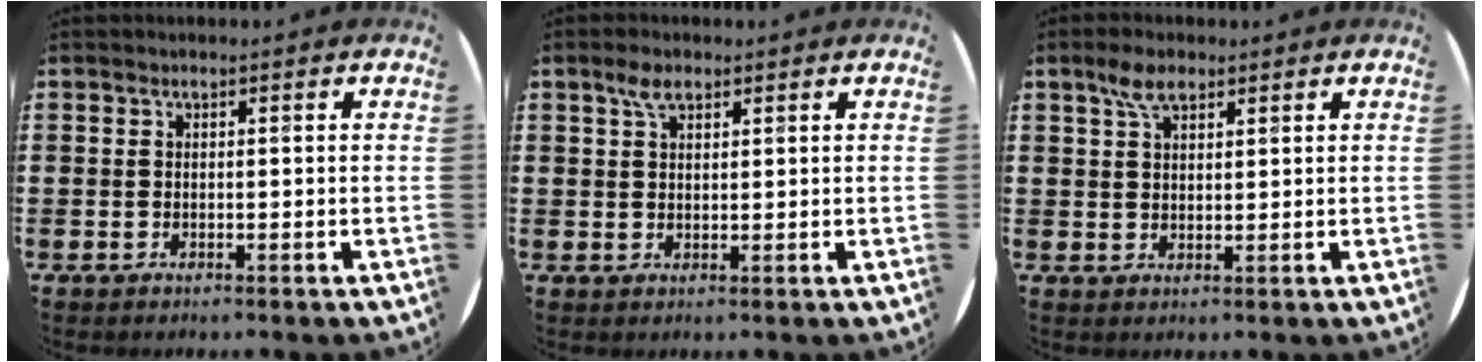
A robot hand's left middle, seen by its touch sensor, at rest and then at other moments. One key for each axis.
{"total": 2.7, "fx": 1.8, "fy": 1.2, "fz": 1.7, "tx": -0.027, "ty": 0.005, "tz": 0.030}
{"total": 3.8, "fx": 2.6, "fy": 1.6, "fz": 2.3, "tx": -0.043, "ty": 0.006, "tz": 0.044}